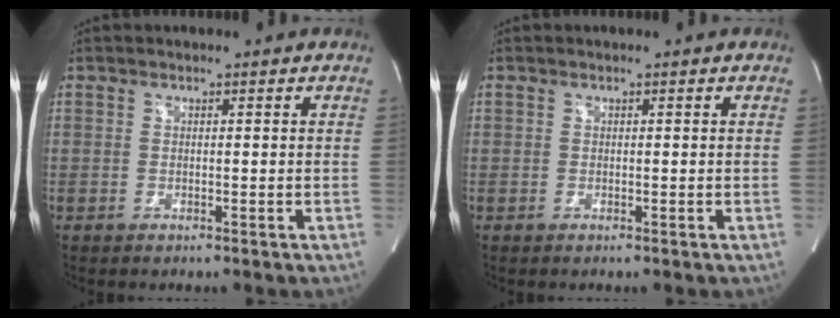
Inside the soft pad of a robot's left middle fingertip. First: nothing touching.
{"total": 0.0}